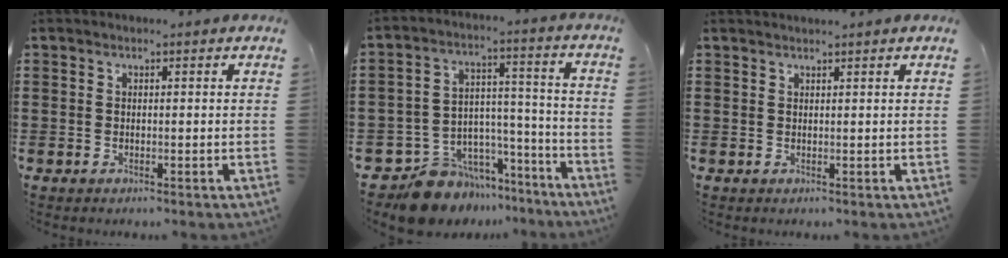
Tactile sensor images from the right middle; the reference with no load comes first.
{"total": 9.3, "force": [-8.3, 4.1, 0.4], "torque": [-0.015, 0.018, -0.157]}
{"total": 0.8, "force": [0.8, -0.1, 0.0], "torque": [-0.003, -0.002, 0.016]}